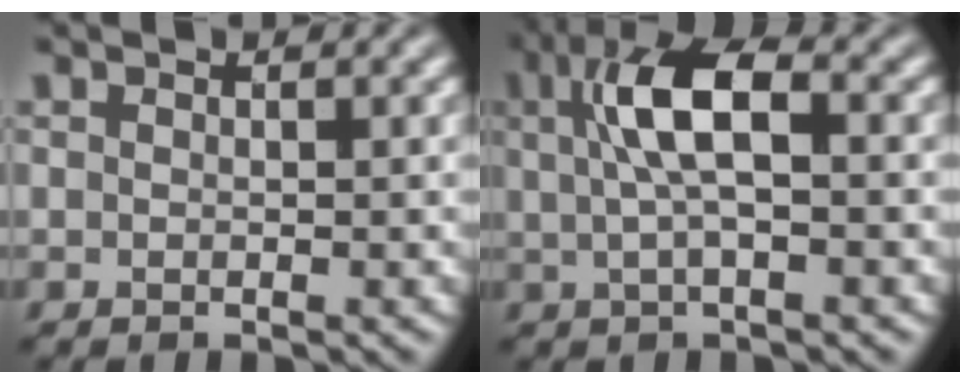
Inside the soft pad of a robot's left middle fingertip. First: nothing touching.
{"total": 5.8, "force": [0.8, 1.9, 5.4], "torque": [-0.112, 0.012, 0.015]}